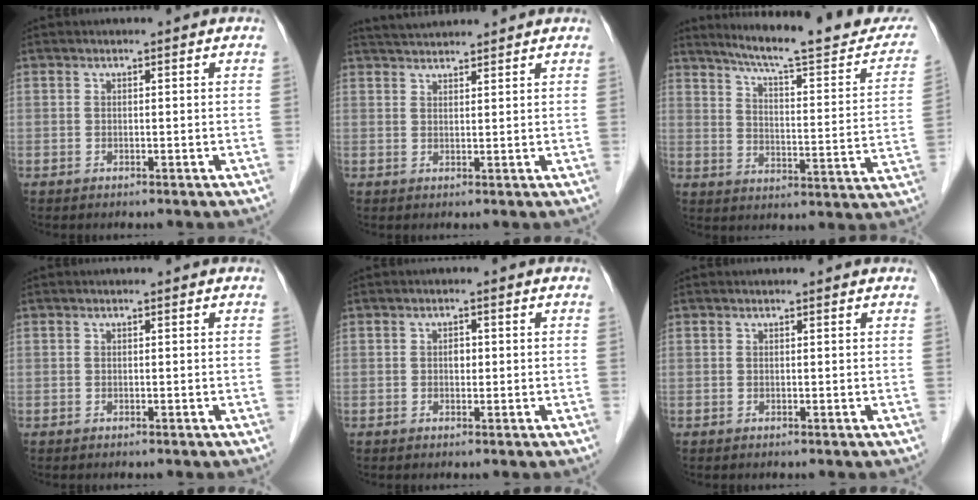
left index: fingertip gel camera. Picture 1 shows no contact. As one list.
[{"total": 4.9, "force": [4.8, 0.3, 1.3], "torque": [-0.024, 0.032, 0.078]}, {"total": 21.2, "force": [18.5, 2.2, 10.0], "torque": [-0.134, -0.040, 0.237]}, {"total": 0.0}, {"total": 1.2, "force": [-0.1, 0.9, 0.9], "torque": [-0.012, 0.000, -0.004]}, {"total": 0.7, "force": [0.7, 0.0, 0.1], "torque": [-0.010, 0.002, 0.007]}]